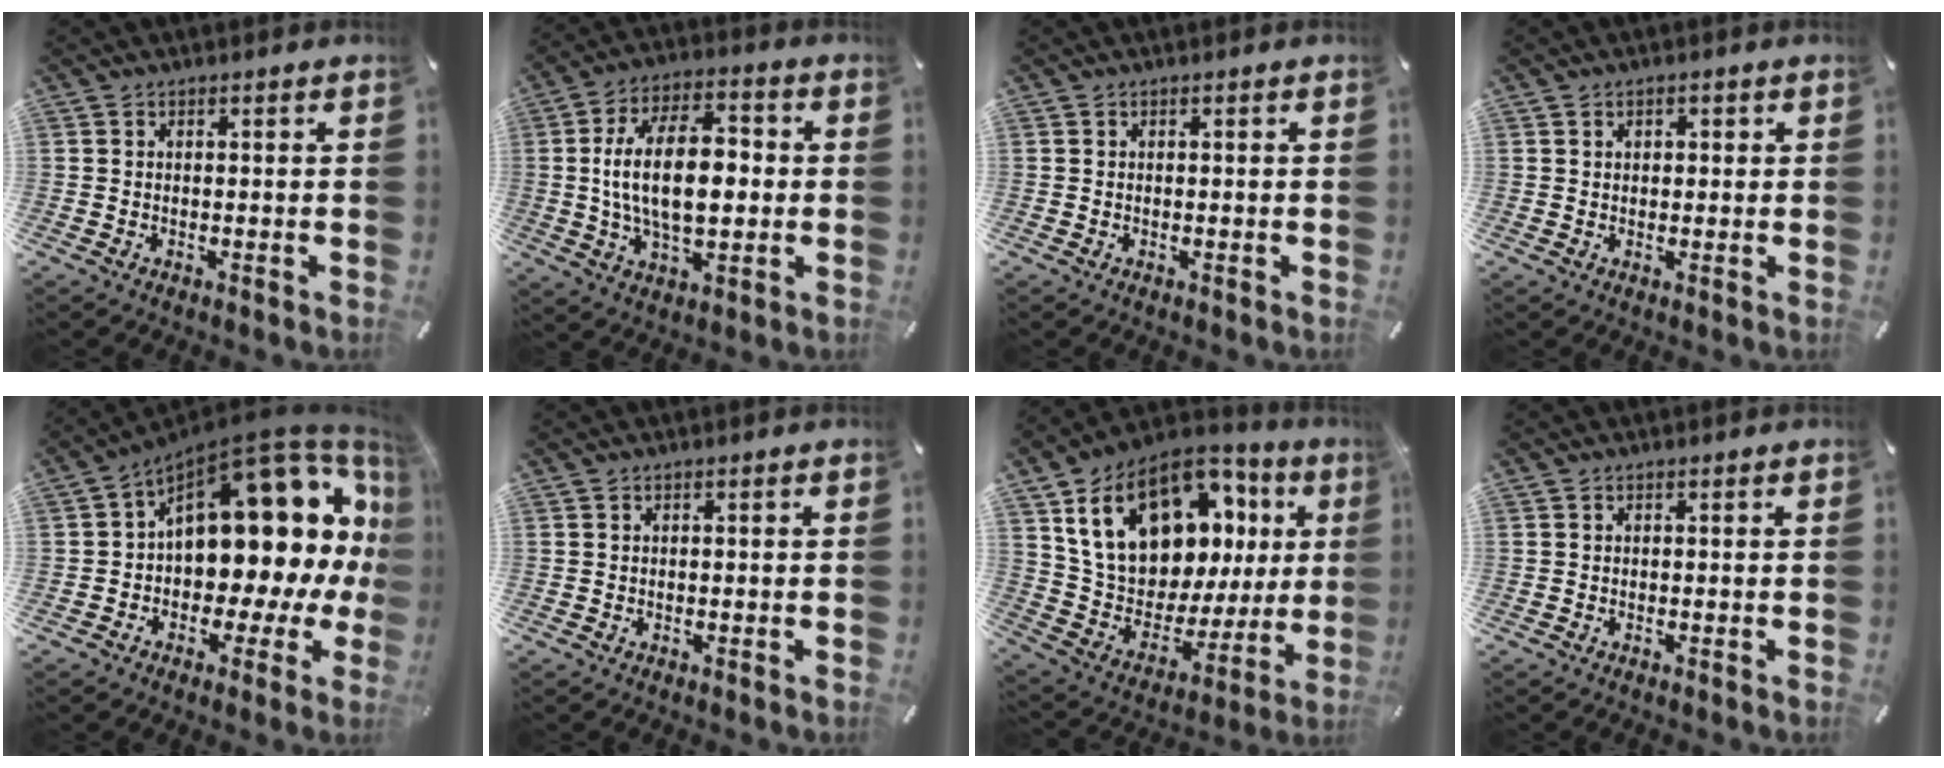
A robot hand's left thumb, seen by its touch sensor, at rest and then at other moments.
{"total": 17.2, "force": [0.3, 9.7, 14.3], "torque": [-0.267, 0.006, 0.002]}
{"total": 0.0}
{"total": 1.5, "force": [0.4, 1.2, 0.7], "torque": [-0.006, 0.003, 0.004]}
{"total": 21.5, "force": [7.0, 12.1, 16.3], "torque": [-0.219, -0.075, 0.130]}
{"total": 0.0}
{"total": 22.3, "force": [10.5, 14.4, 13.4], "torque": [-0.226, -0.060, 0.201]}
{"total": 0.0}